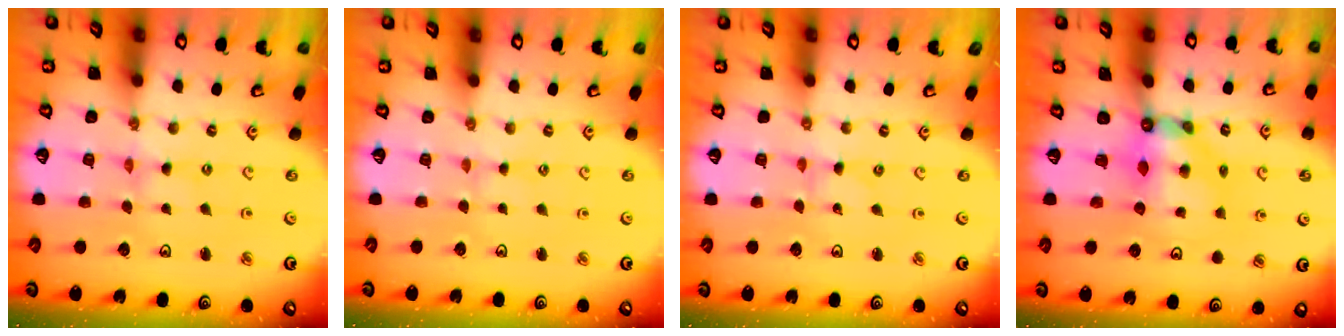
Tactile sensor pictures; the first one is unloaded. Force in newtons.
{"total": 0.0}
{"total": 0.0}
{"total": 7.1, "press": 7.1, "slide": 0.5}